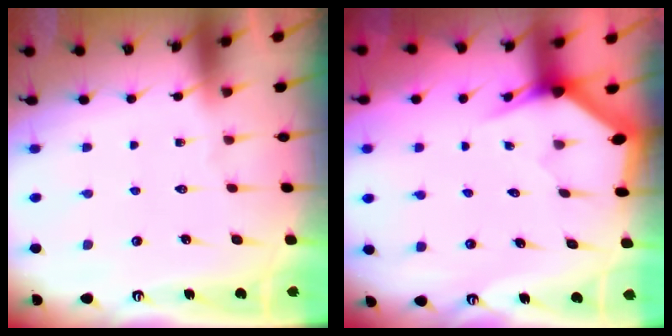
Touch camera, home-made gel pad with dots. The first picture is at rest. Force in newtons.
{"total": 3.0, "press": 3.0, "slide": 0.0}